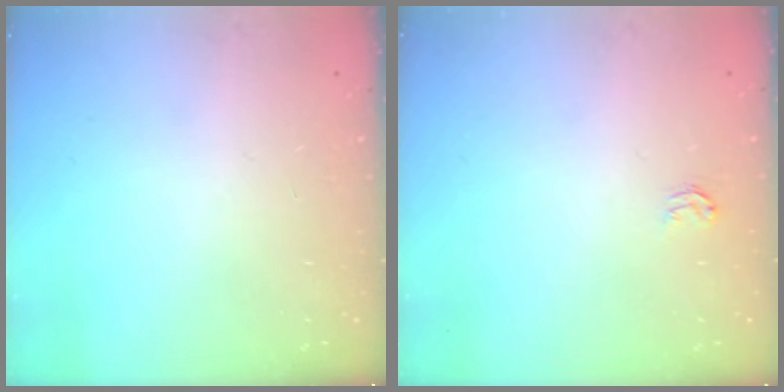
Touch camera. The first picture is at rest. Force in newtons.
{"total": 2.9, "press": 2.9, "slide": 0.1}